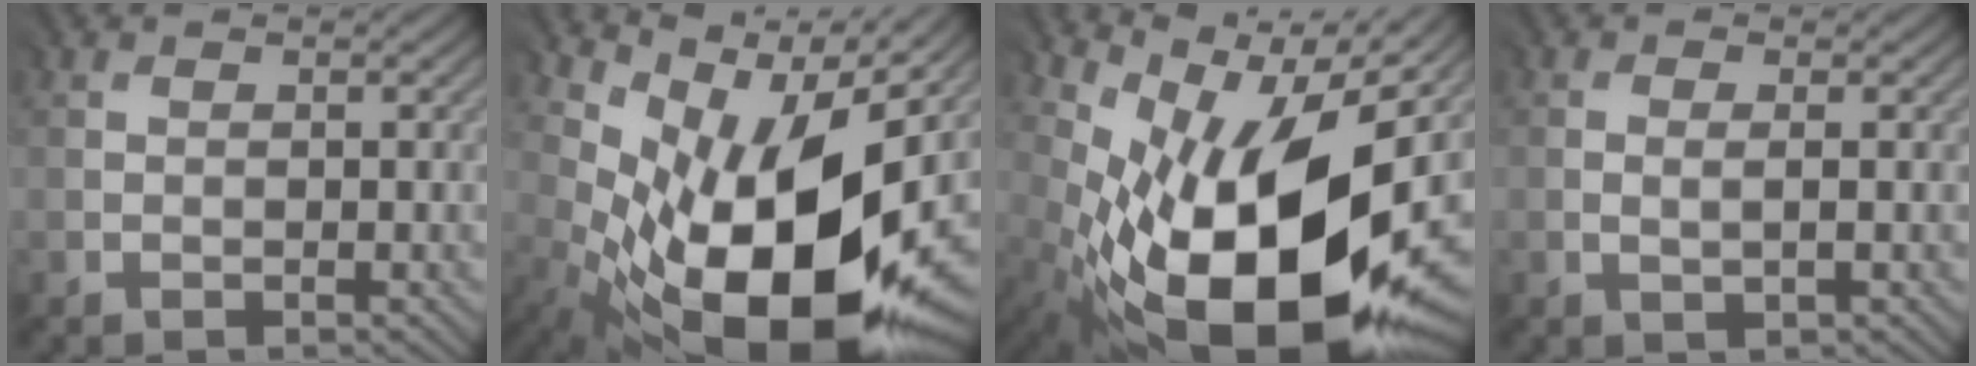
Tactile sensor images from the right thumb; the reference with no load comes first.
{"total": 16.8, "force": [-0.7, 7.7, 14.9], "torque": [-0.239, -0.028, 0.008]}
{"total": 18.1, "force": [-2.0, 8.5, 15.9], "torque": [-0.260, -0.018, -0.028]}
{"total": 0.6, "force": [-0.2, -0.2, 0.6], "torque": [-0.015, -0.002, -0.001]}